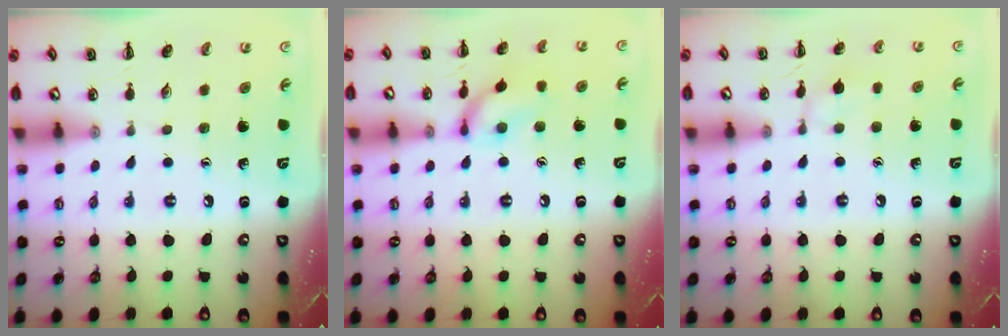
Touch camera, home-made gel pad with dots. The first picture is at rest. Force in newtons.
{"total": 11.4, "press": 11.3, "slide": 0.9}
{"total": 6.3, "press": 6.0, "slide": 2.1}